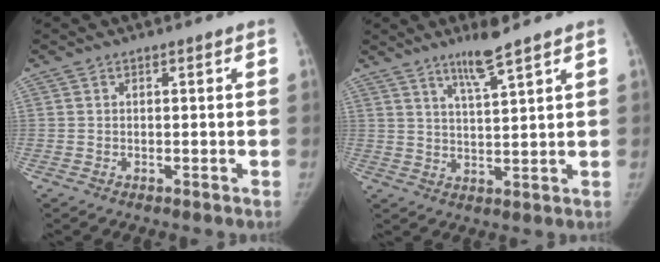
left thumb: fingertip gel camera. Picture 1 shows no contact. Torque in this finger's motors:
{"motor_torque": [0.39, -0.40, 0.77, -0.61, 0.18]}